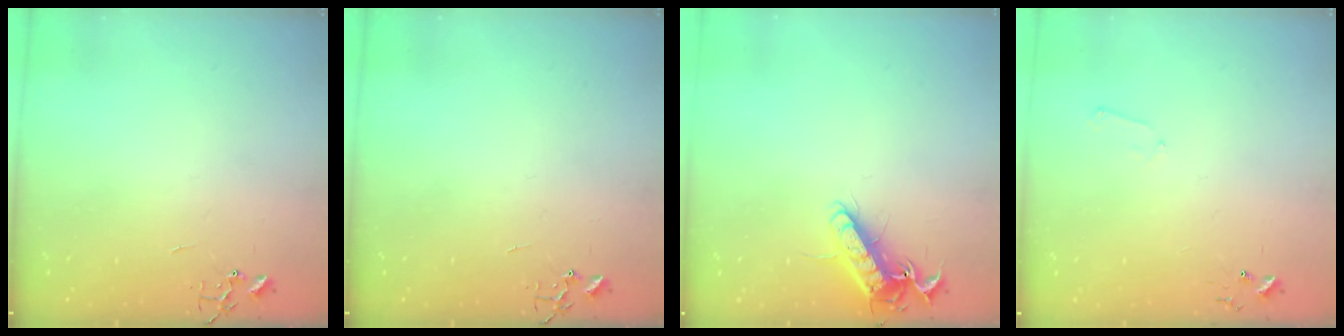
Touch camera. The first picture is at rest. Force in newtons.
{"total": 0.0}
{"total": 13.3, "press": 13.2, "slide": 1.1}
{"total": 5.1, "press": 5.0, "slide": 0.6}